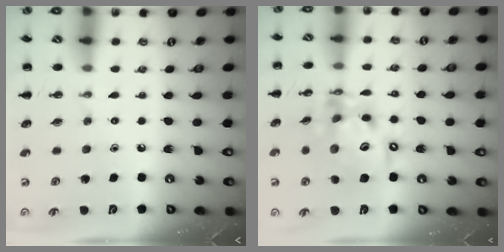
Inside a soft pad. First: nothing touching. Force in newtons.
{"total": 15.8, "press": 15.3, "slide": 4.0}